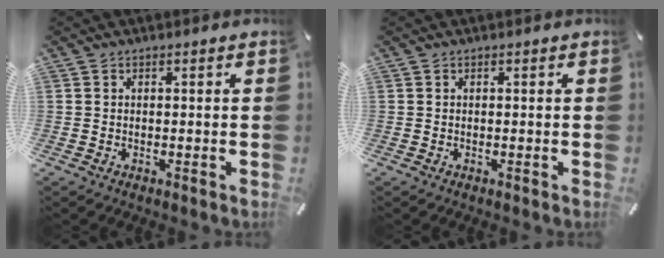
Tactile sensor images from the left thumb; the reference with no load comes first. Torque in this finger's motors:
{"motor_torque": [0.04, 0.04, 0.00, 0.00, 0.01]}